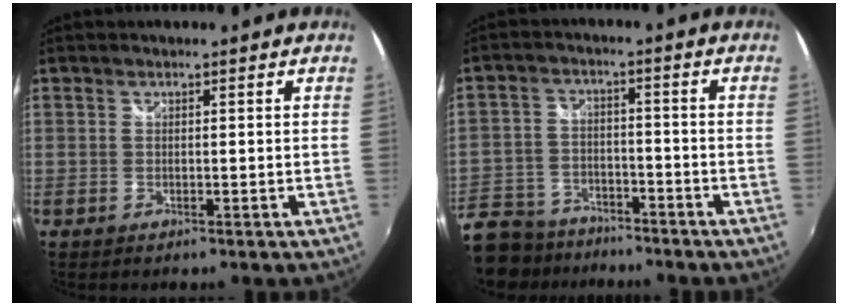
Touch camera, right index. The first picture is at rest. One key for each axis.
{"total": 16.6, "fx": -12.0, "fy": 9.5, "fz": 6.3, "tx": -0.180, "ty": -0.004, "tz": -0.193}